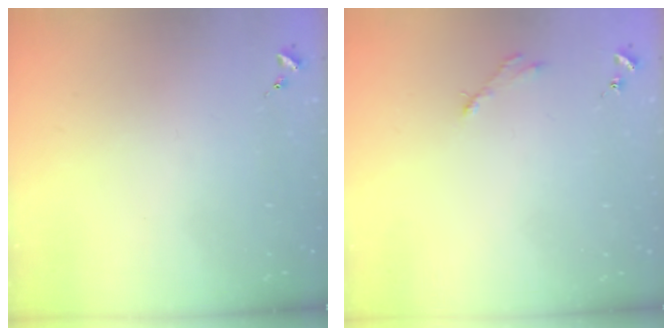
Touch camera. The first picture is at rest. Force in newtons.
{"total": 2.5, "press": 2.5, "slide": 0.3}